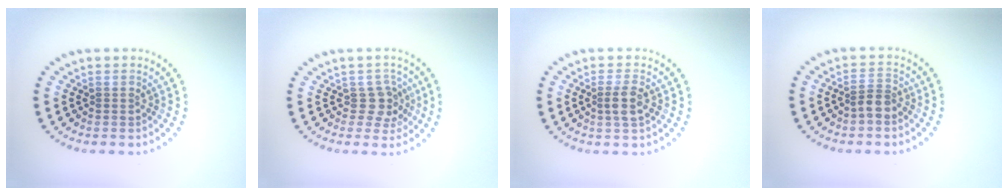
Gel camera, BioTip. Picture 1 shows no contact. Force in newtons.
{"total": 2.3, "press": 2.0, "slide": 1.1}
{"total": 2.1, "press": 1.9, "slide": 0.8}
{"total": 2.1, "press": 1.7, "slide": 1.1}